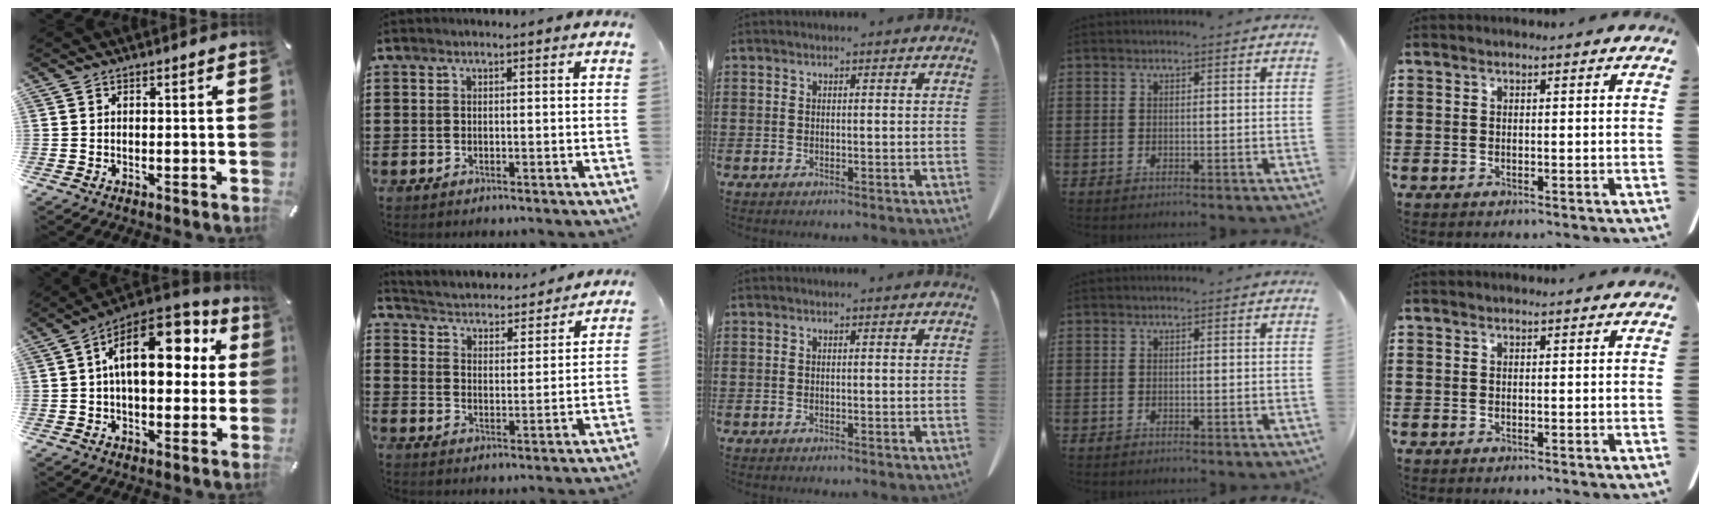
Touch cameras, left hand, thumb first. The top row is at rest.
{"thumb": {"total": 17.3, "force": [4.7, 9.8, 13.5], "torque": [-0.206, -0.022, 0.082]}, "index": {"total": 3.0, "force": [3.0, 0.2, 0.0], "torque": [-0.022, -0.032, 0.042]}}